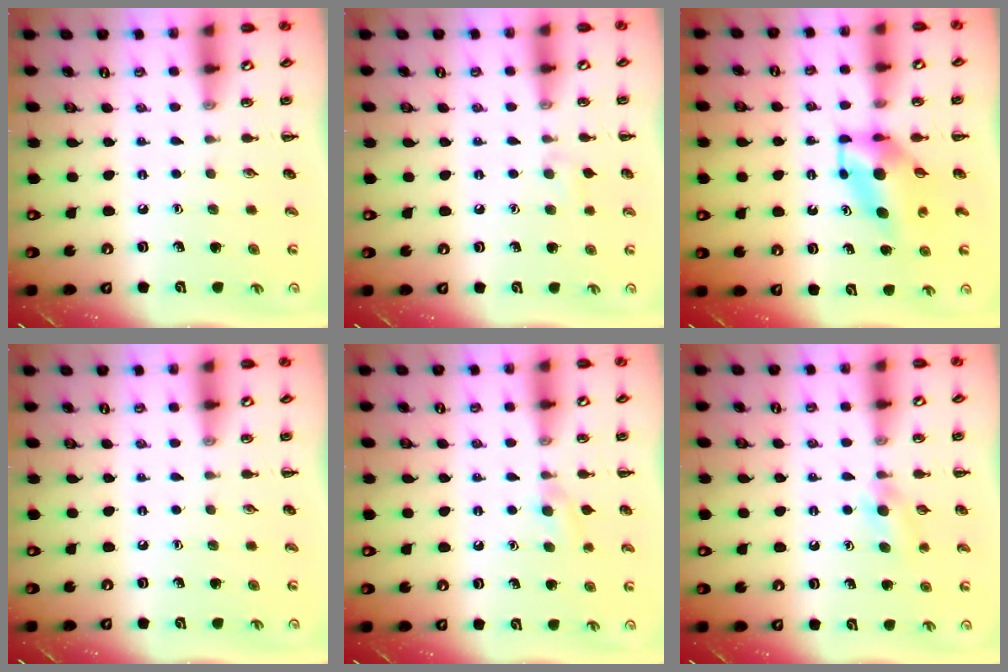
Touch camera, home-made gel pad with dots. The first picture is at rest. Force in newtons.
{"total": 4.5, "press": 4.2, "slide": 1.6}
{"total": 5.4, "press": 5.3, "slide": 0.9}
{"total": 0.0}
{"total": 4.0, "press": 3.7, "slide": 1.6}
{"total": 5.9, "press": 5.6, "slide": 1.9}